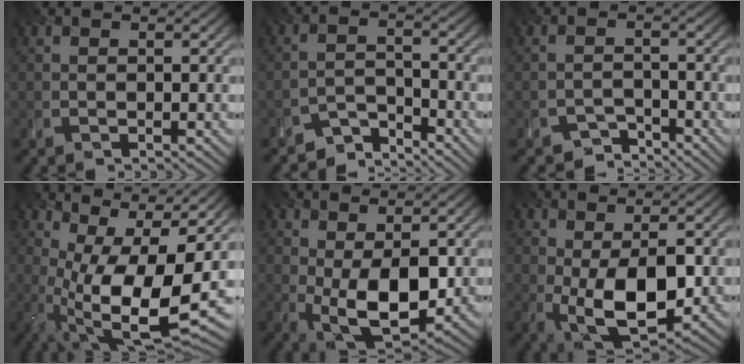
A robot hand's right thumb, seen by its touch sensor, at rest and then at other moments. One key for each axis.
{"total": 4.2, "fx": -3.9, "fy": 1.2, "fz": 0.7, "tx": -0.005, "ty": 0.001, "tz": -0.078}
{"total": 2.8, "fx": -2.6, "fy": 1.0, "fz": 0.3, "tx": 0.005, "ty": 0.002, "tz": -0.049}
{"total": 16.2, "fx": 0.2, "fy": 5.6, "fz": 15.2, "tx": -0.251, "ty": -0.018, "tz": 0.024}
{"total": 9.7, "fx": -0.6, "fy": 5.1, "fz": 8.3, "tx": -0.162, "ty": -0.015, "tz": -0.001}
{"total": 10.7, "fx": -1.5, "fy": 5.3, "fz": 9.2, "tx": -0.174, "ty": -0.016, "tz": -0.018}